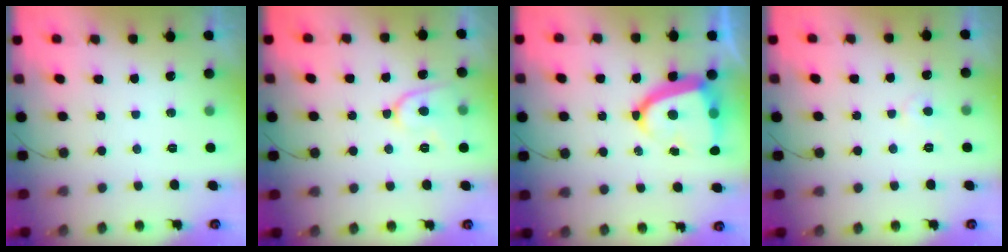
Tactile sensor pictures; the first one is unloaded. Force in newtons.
{"total": 9.7, "press": 9.7, "slide": 0.9}
{"total": 14.1, "press": 14.0, "slide": 1.5}
{"total": 4.1, "press": 4.0, "slide": 0.4}